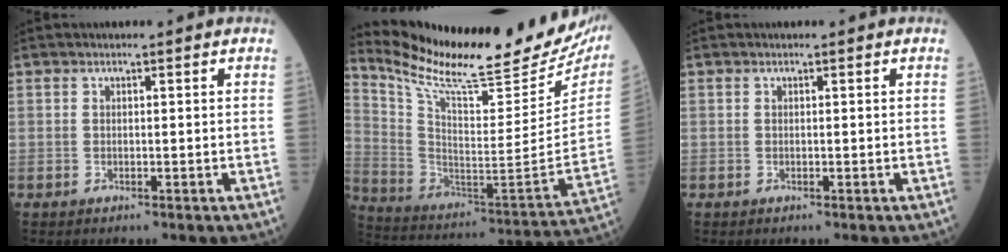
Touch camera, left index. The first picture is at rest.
{"total": 27.9, "force": [24.5, 2.6, 12.9], "torque": [-0.235, -0.098, 0.355]}
{"total": 0.0}